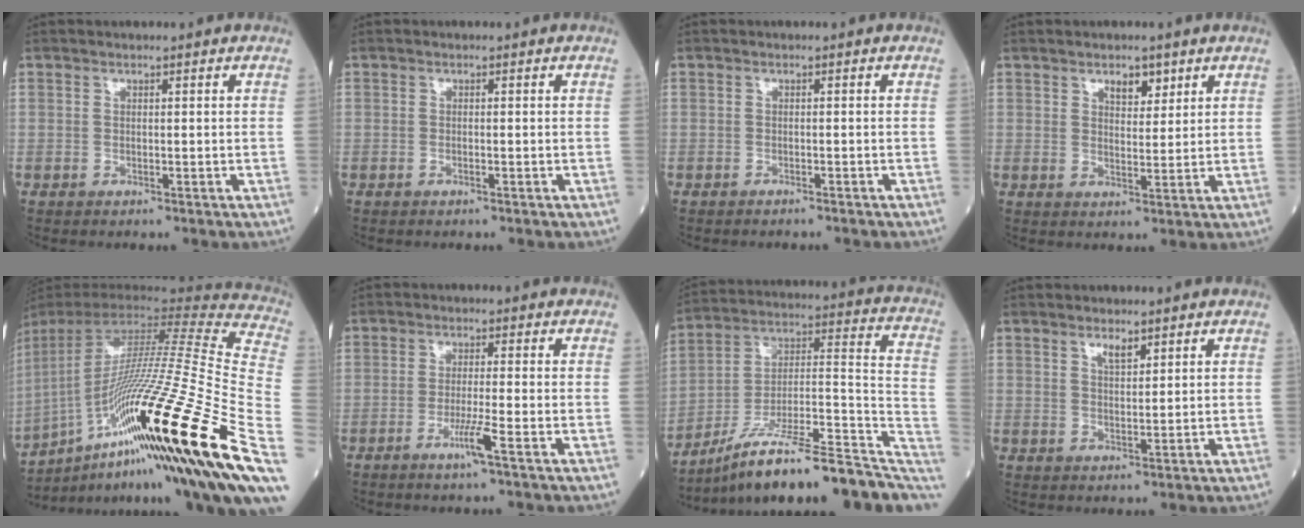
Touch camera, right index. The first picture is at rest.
{"total": 0.5, "force": [-0.3, 0.1, 0.4], "torque": [-0.011, 0.000, -0.006]}
{"total": 1.6, "force": [-1.6, 0.1, 0.5], "torque": [-0.009, -0.001, -0.019]}
{"total": 3.3, "force": [2.1, 1.6, 2.0], "torque": [-0.027, -0.002, 0.036]}
{"total": 42.6, "force": [-11.0, 3.8, 41.0], "torque": [-0.659, -0.019, -0.199]}
{"total": 3.8, "force": [-2.1, -0.8, 3.1], "torque": [-0.064, -0.009, -0.043]}
{"total": 23.2, "force": [-17.5, 3.9, 14.7], "torque": [-0.163, 0.028, -0.280]}
{"total": 2.2, "force": [1.6, 0.6, 1.5], "torque": [-0.028, -0.001, 0.030]}